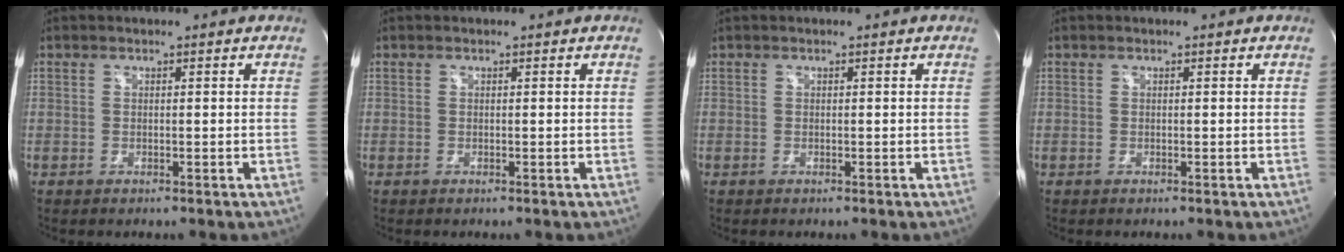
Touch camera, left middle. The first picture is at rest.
{"total": 0.0}
{"total": 0.0}
{"total": 0.0}